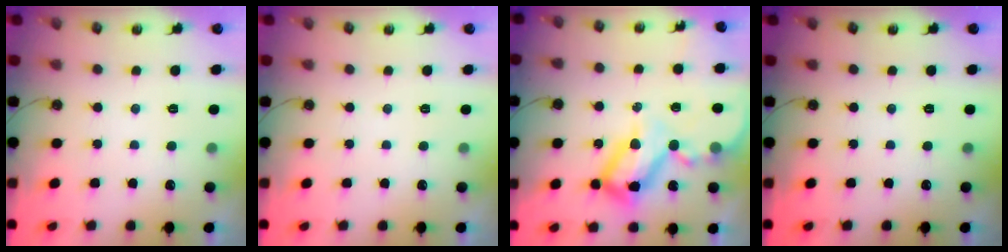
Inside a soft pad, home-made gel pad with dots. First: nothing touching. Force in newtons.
{"total": 0.0}
{"total": 19.9, "press": 19.8, "slide": 2.3}
{"total": 0.0}